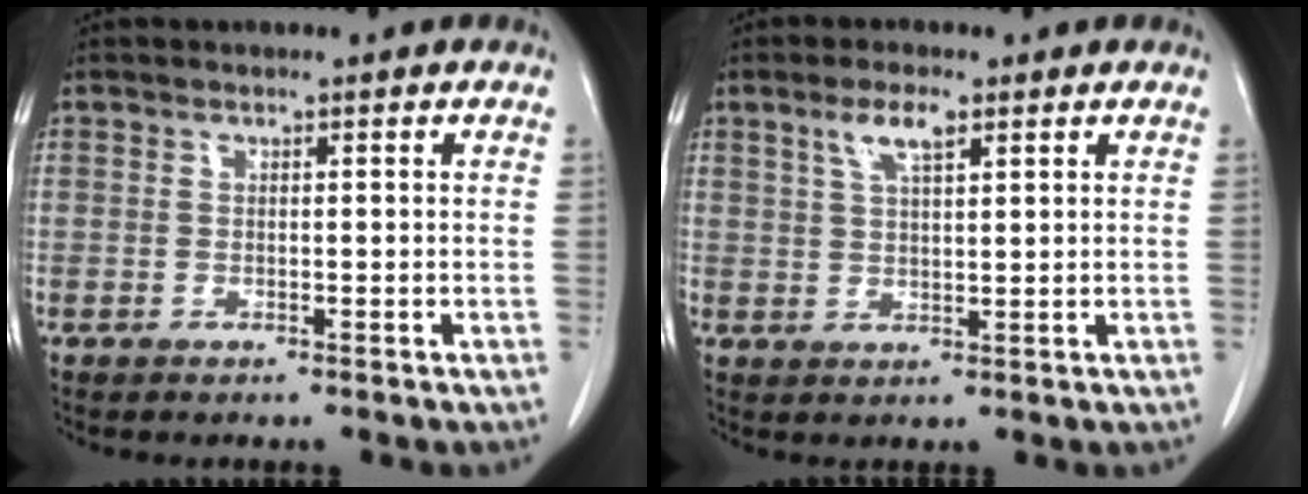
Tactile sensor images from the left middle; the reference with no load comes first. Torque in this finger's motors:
{"motor_torque": [0.31, -0.08, 0.07, 0.02]}